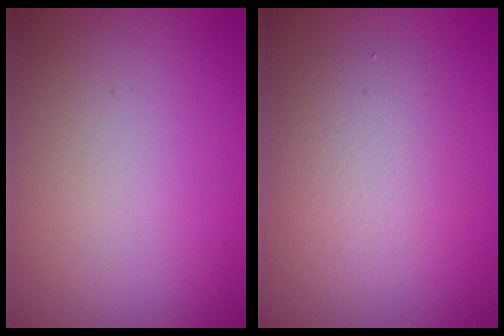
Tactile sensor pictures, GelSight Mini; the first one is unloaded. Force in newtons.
{"total": 3.6, "press": 3.6, "slide": 0.3}